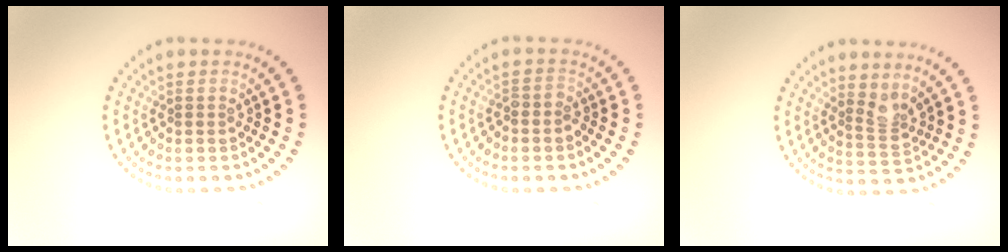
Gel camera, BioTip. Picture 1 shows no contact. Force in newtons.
{"total": 1.0, "press": 0.8, "slide": 0.6}
{"total": 2.1, "press": 1.5, "slide": 1.4}